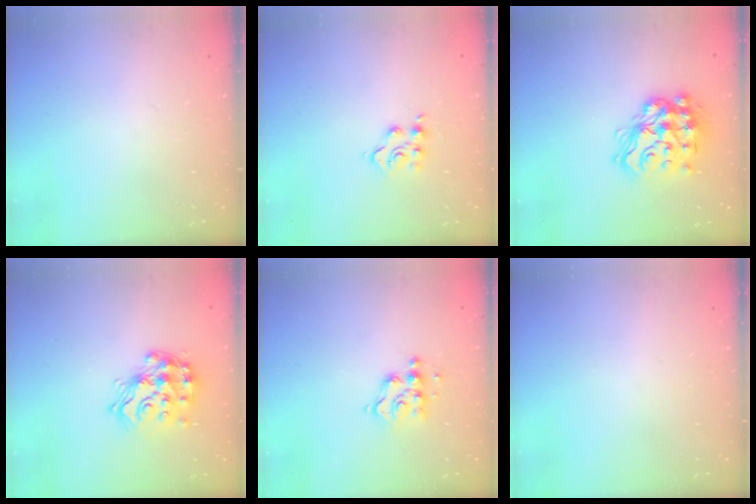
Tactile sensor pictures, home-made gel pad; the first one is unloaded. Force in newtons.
{"total": 4.7, "press": 4.6, "slide": 0.3}
{"total": 17.8, "press": 17.7, "slide": 1.8}
{"total": 16.1, "press": 16.0, "slide": 1.1}
{"total": 7.3, "press": 7.3, "slide": 0.1}
{"total": 0.0}